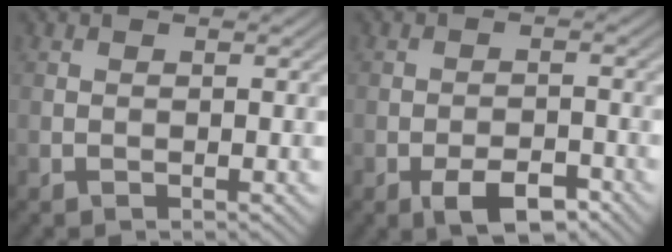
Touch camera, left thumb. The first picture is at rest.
{"total": 5.0, "force": [-3.1, 2.1, 3.4], "torque": [-0.052, -0.001, -0.051]}